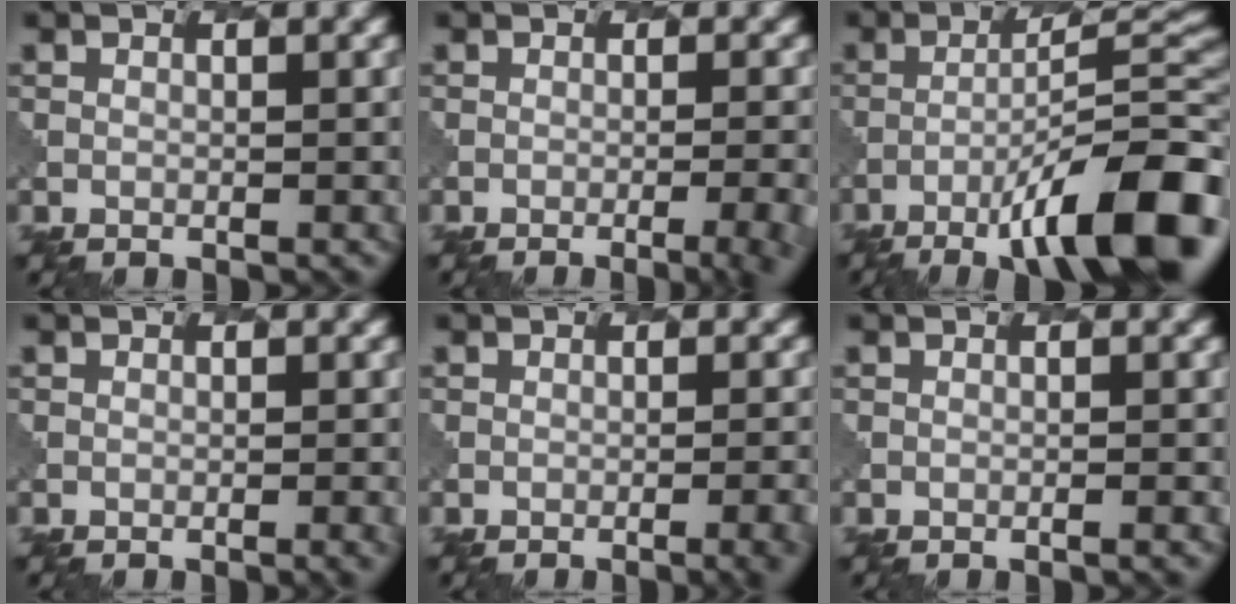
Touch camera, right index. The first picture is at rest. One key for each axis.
{"total": 6.3, "fx": -3.1, "fy": 2.5, "fz": 4.9, "tx": -0.031, "ty": 0.005, "tz": -0.030}
{"total": 11.4, "fx": -6.6, "fy": 2.1, "fz": 9.1, "tx": -0.145, "ty": 0.010, "tz": -0.110}
{"total": 1.9, "fx": -0.6, "fy": 0.8, "fz": 1.6, "tx": -0.004, "ty": 0.007, "tz": -0.008}
{"total": 4.0, "fx": -1.8, "fy": 1.6, "fz": 3.2, "tx": -0.009, "ty": 0.013, "tz": -0.022}
{"total": 0.7, "fx": -0.3, "fy": 0.3, "fz": 0.6, "tx": 0.002, "ty": 0.007, "tz": -0.009}